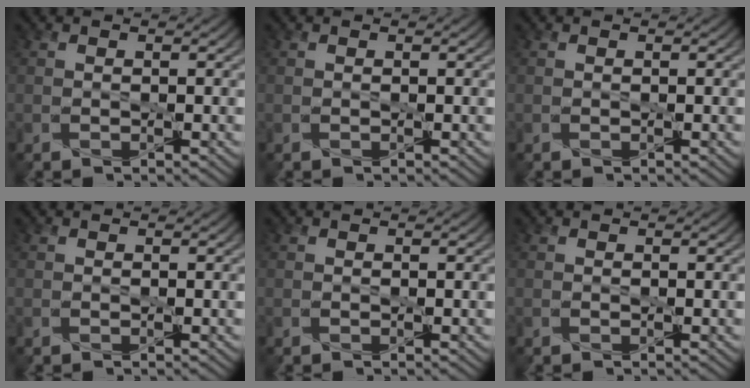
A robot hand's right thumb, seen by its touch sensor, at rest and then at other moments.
{"total": 0.0}
{"total": 0.0}
{"total": 0.0}
{"total": 0.0}
{"total": 0.0}